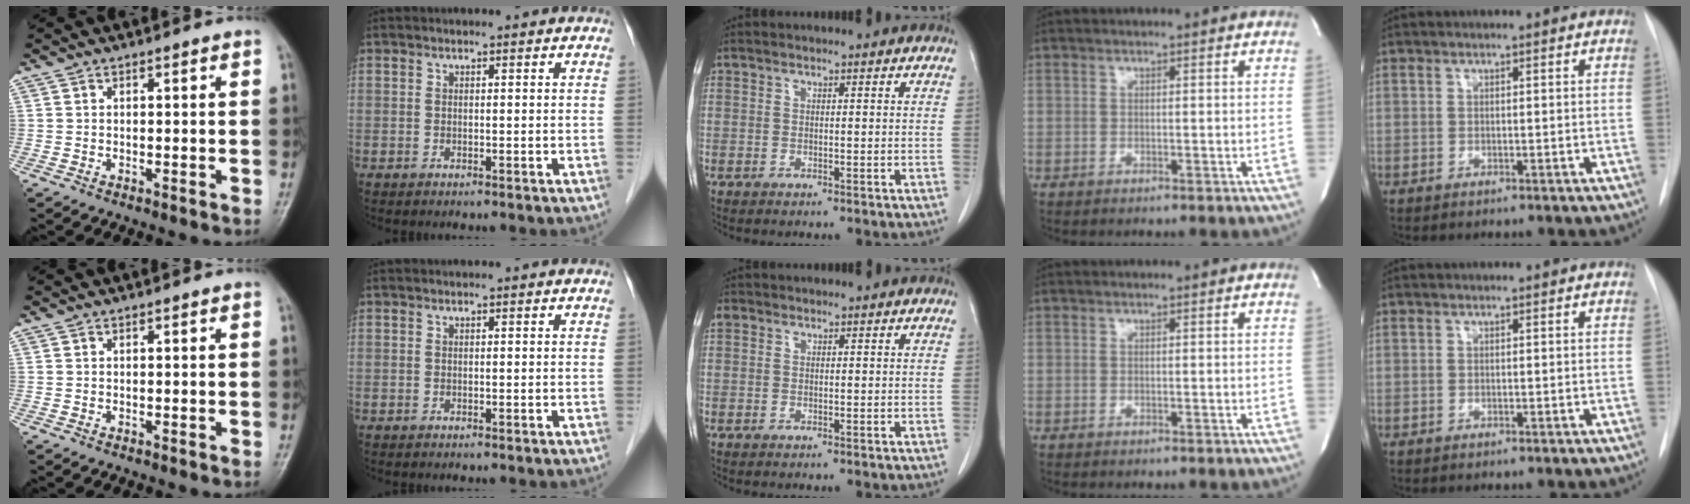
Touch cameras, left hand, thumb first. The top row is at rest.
{"middle": {"total": 1.1, "force": [0.5, 0.9, 0.3], "torque": [-0.004, 0.014, 0.009]}}